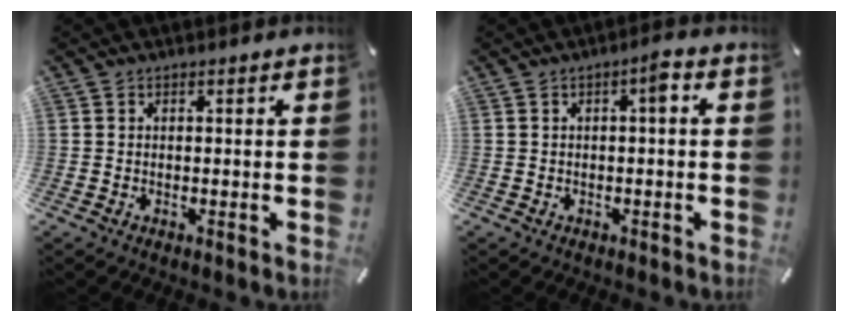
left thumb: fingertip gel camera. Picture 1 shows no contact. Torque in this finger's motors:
{"motor_torque": [0.14, 0.71, 0.27, -0.26, 0.12]}